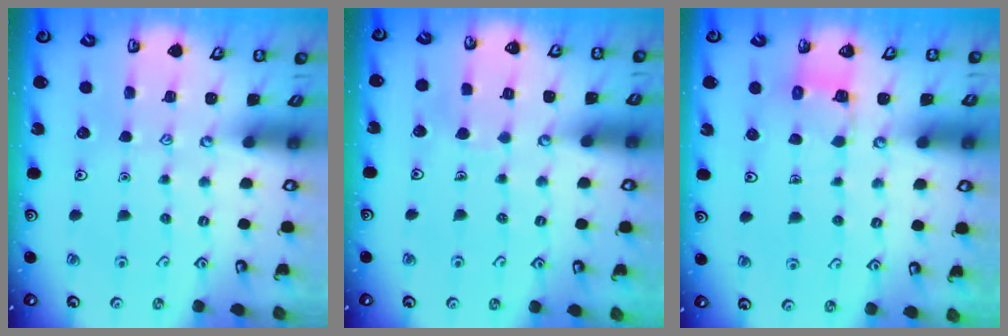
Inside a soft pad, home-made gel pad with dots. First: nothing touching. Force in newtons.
{"total": 3.6, "press": 3.6, "slide": 0.2}
{"total": 6.2, "press": 6.2, "slide": 0.3}